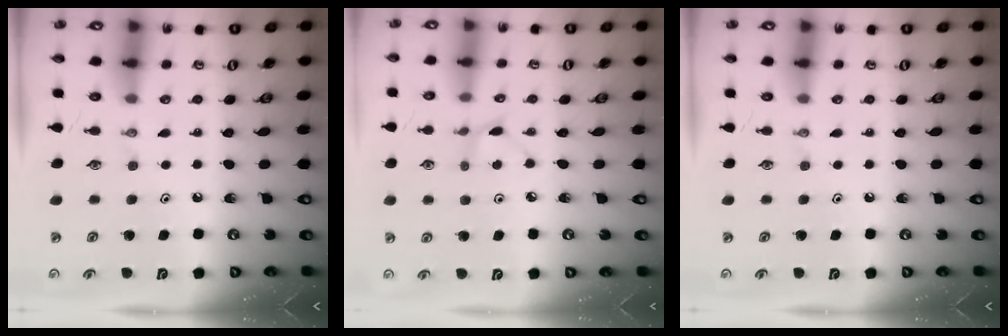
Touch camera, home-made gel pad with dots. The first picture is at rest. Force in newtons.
{"total": 3.0, "press": 3.0, "slide": 0.4}
{"total": 0.0}